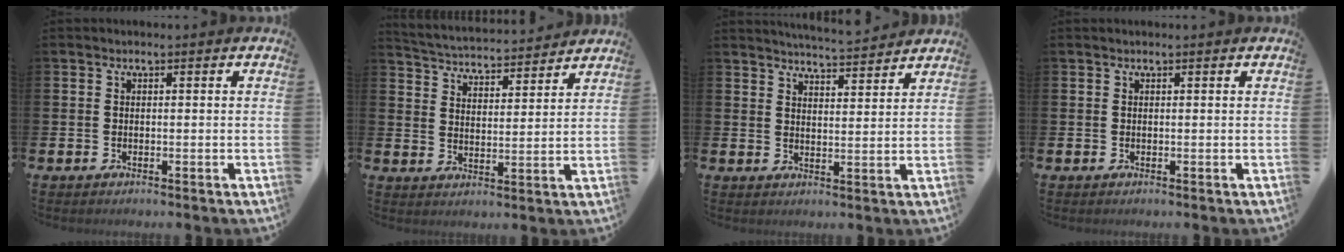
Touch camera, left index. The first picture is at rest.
{"total": 4.3, "force": [4.3, 0.6, -0.1], "torque": [-0.024, -0.039, 0.071]}
{"total": 5.0, "force": [4.9, -0.2, 0.2], "torque": [-0.009, -0.034, 0.087]}
{"total": 0.0}